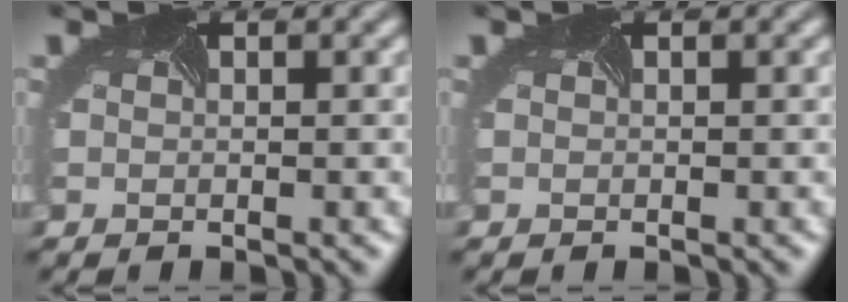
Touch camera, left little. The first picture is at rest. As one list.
[{"total": 0.0}]